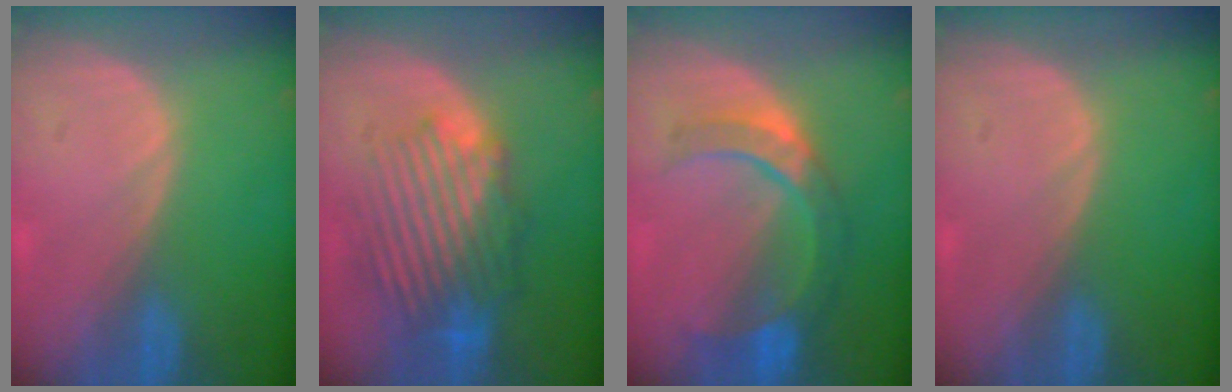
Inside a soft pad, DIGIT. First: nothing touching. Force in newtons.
{"total": 9.8, "press": 9.1, "slide": 3.5}
{"total": 7.3, "press": 7.2, "slide": 0.8}
{"total": 0.0}